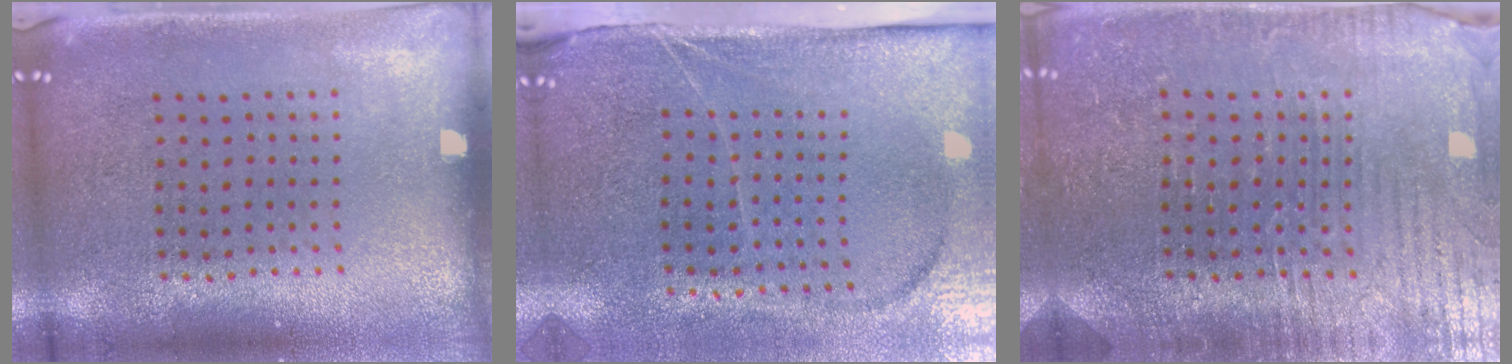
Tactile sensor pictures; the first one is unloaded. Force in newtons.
{"total": 4.2, "press": 3.4, "slide": 2.3}
{"total": 3.7, "press": 3.6, "slide": 0.9}